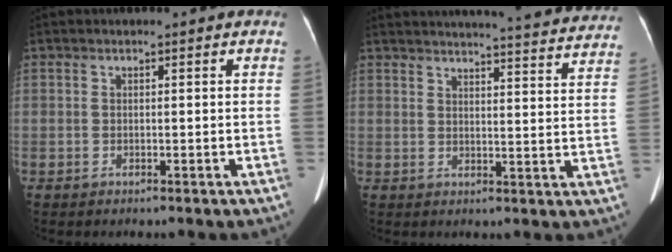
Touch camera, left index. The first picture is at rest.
{"total": 27.1, "force": [25.7, 2.5, 8.2], "torque": [-0.118, -0.059, 0.294]}